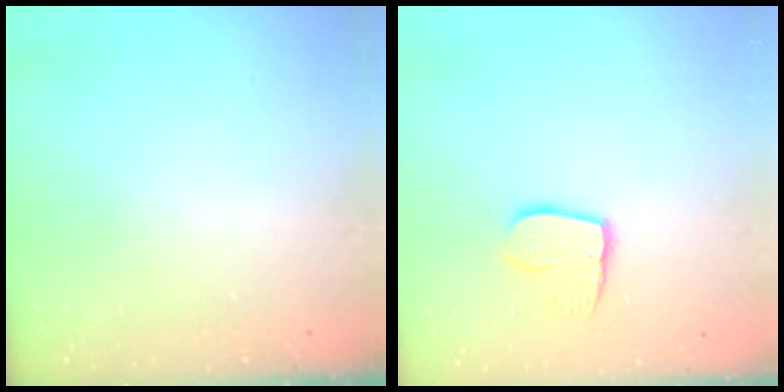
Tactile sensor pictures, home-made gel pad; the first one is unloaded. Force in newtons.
{"total": 10.0, "press": 10.0, "slide": 0.8}